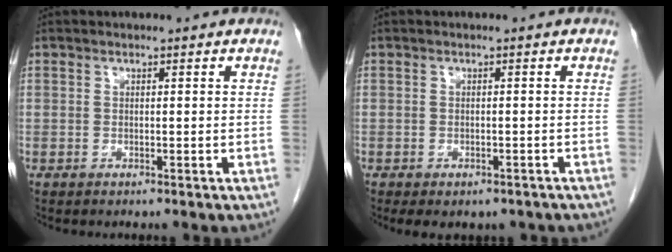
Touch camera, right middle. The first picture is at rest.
{"total": 6.2, "force": [-4.8, 2.9, 2.6], "torque": [-0.027, 0.006, -0.053]}